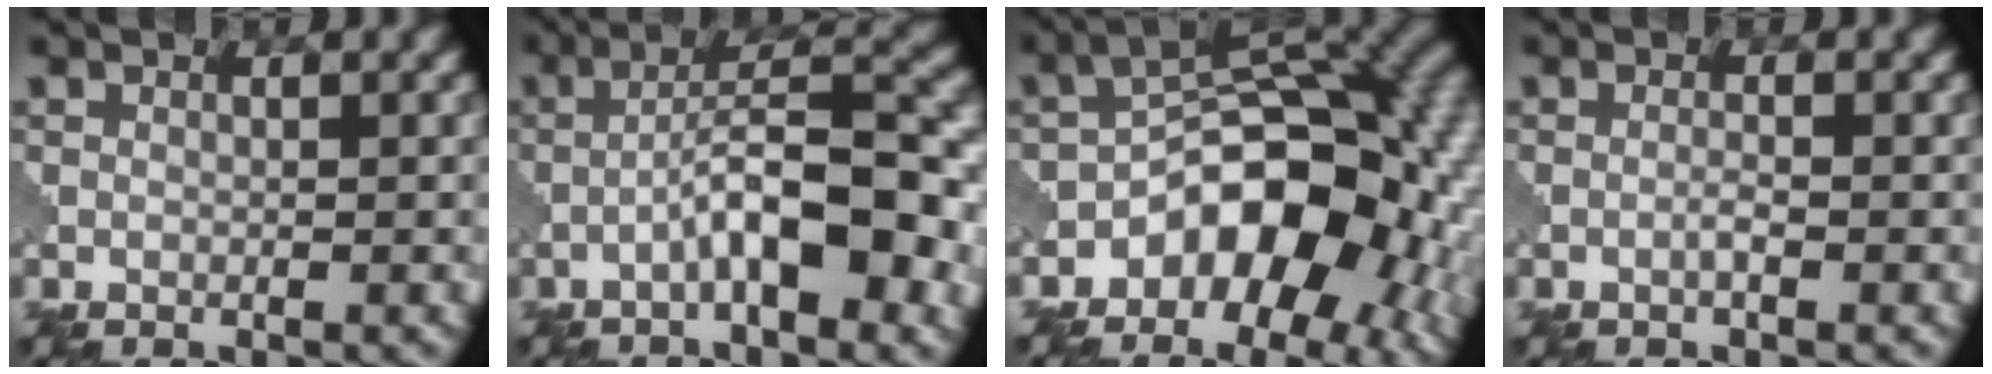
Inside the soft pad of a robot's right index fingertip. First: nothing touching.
{"total": 7.7, "force": [-2.8, 2.0, 6.9], "torque": [-0.111, 0.022, -0.047]}
{"total": 12.8, "force": [-4.0, 7.8, 9.3], "torque": [-0.106, 0.009, -0.068]}
{"total": 0.9, "force": [-0.4, 0.0, 0.8], "torque": [-0.016, 0.003, -0.010]}